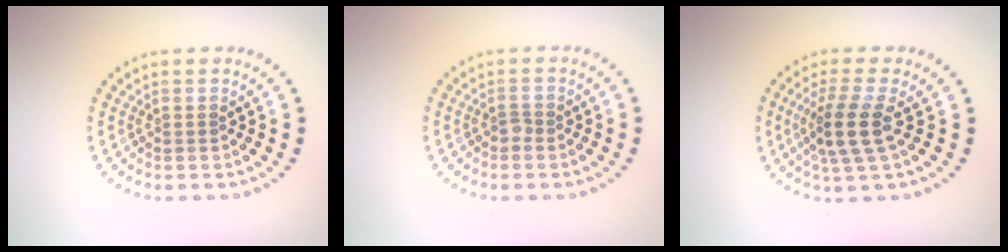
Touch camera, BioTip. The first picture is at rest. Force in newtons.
{"total": 0.7, "press": 0.5, "slide": 0.5}
{"total": 3.7, "press": 3.0, "slide": 2.2}